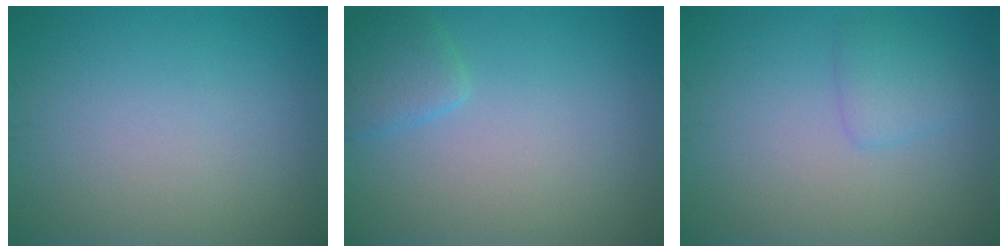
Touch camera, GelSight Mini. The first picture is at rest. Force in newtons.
{"total": 2.0, "press": 2.0, "slide": 0.1}
{"total": 1.8, "press": 1.8, "slide": 0.1}